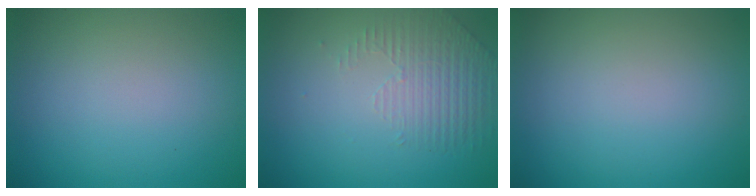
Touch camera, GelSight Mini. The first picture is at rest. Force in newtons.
{"total": 1.5, "press": 0.9, "slide": 1.2}
{"total": 0.0}